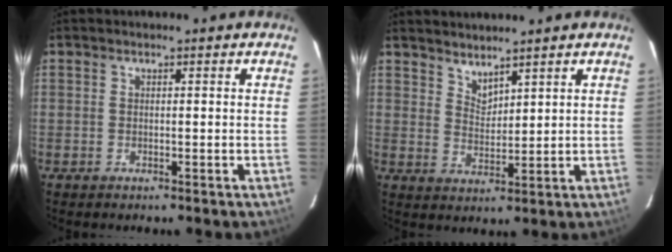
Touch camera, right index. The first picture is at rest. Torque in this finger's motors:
{"motor_torque": [-0.01, 0.19, 0.01, 0.00]}